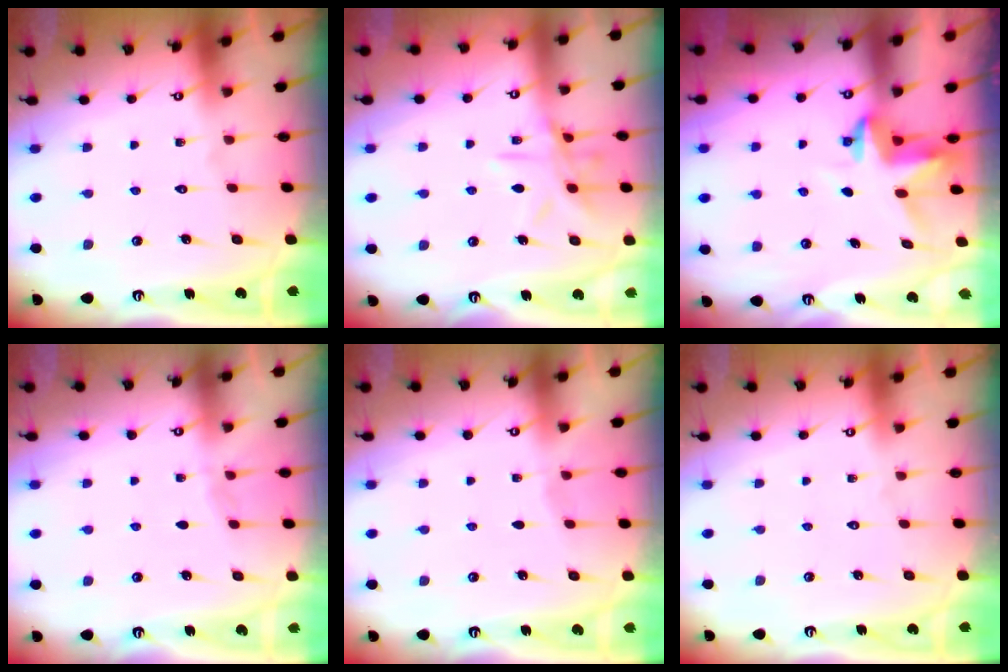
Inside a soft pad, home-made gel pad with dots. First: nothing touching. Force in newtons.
{"total": 10.8, "press": 10.8, "slide": 0.8}
{"total": 3.8, "press": 3.8, "slide": 0.3}
{"total": 1.0, "press": 1.0, "slide": 0.3}
{"total": 1.4, "press": 1.3, "slide": 0.4}
{"total": 0.0}